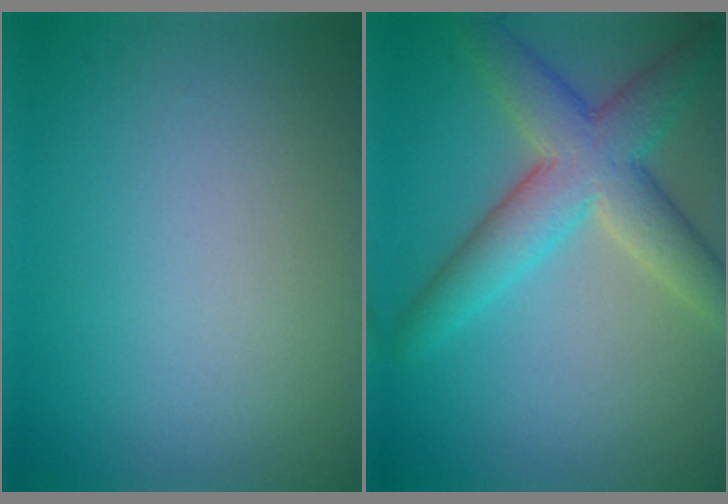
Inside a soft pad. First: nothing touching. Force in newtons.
{"total": 6.6, "press": 6.5, "slide": 0.4}